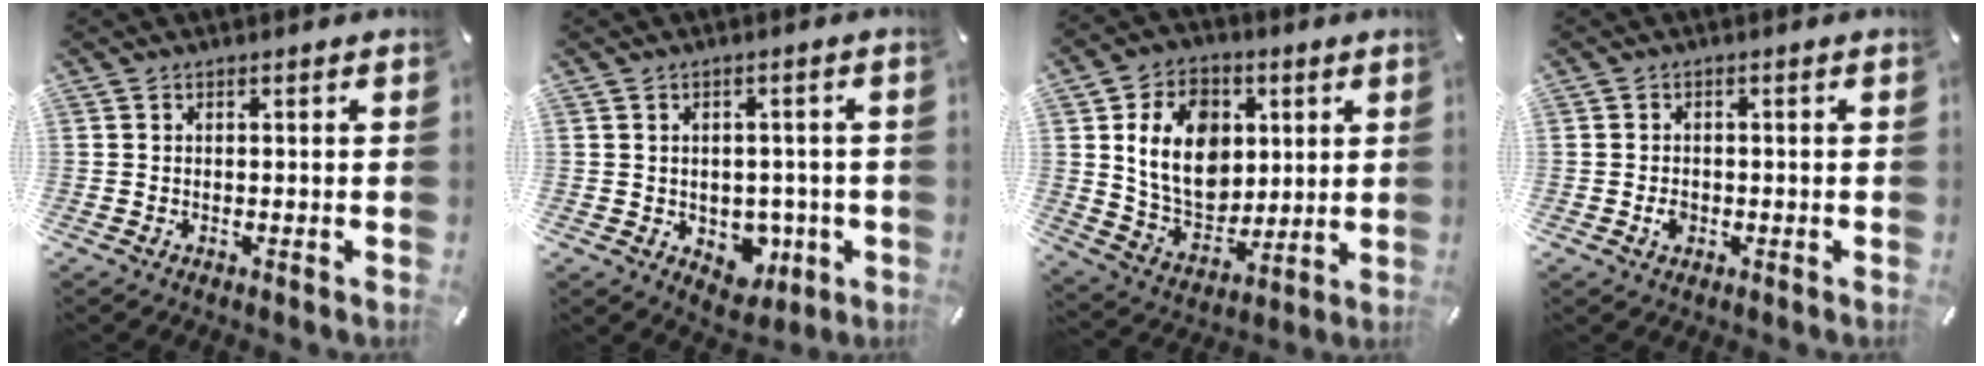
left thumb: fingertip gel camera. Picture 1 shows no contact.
{"total": 5.5, "force": [-0.5, 5.0, 2.2], "torque": [-0.004, -0.006, -0.008]}
{"total": 16.1, "force": [3.2, 12.9, 9.1], "torque": [-0.178, 0.002, 0.063]}
{"total": 2.4, "force": [-0.6, 1.9, 1.3], "torque": [-0.023, 0.004, -0.011]}